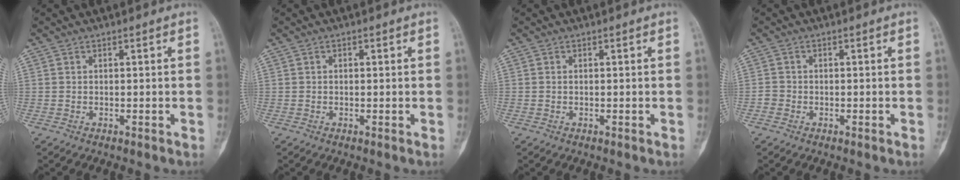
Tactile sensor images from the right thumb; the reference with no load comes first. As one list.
[{"total": 0.5, "force": [0.1, 0.3, 0.4], "torque": [-0.007, 0.000, 0.002]}, {"total": 0.0}, {"total": 1.4, "force": [-0.6, 1.2, 0.2], "torque": [0.000, 0.005, -0.017]}]